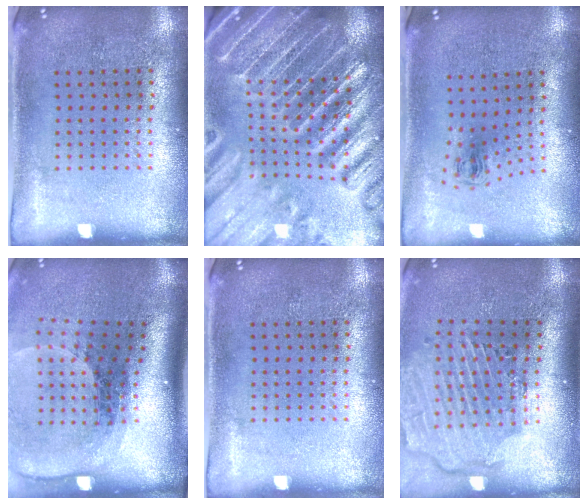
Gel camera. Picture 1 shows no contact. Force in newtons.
{"total": 4.8, "press": 4.4, "slide": 2.1}
{"total": 0.8, "press": 0.4, "slide": 0.7}
{"total": 2.4, "press": 1.7, "slide": 1.7}
{"total": 0.0}
{"total": 2.8, "press": 2.3, "slide": 1.7}